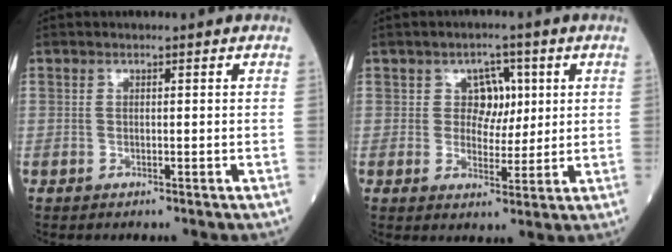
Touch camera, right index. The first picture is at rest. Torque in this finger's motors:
{"motor_torque": [-0.01, 0.04, -0.02, 0.00]}